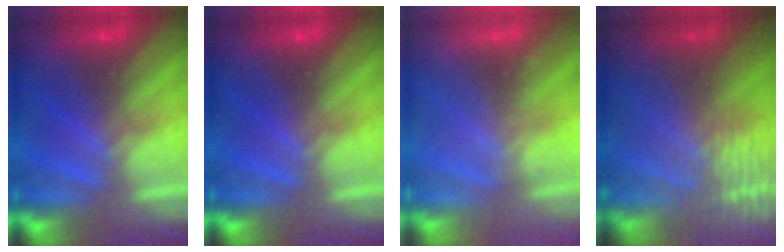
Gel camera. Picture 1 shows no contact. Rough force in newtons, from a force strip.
{"total": 0.0}
{"total": 2.2}
{"total": 3.4}